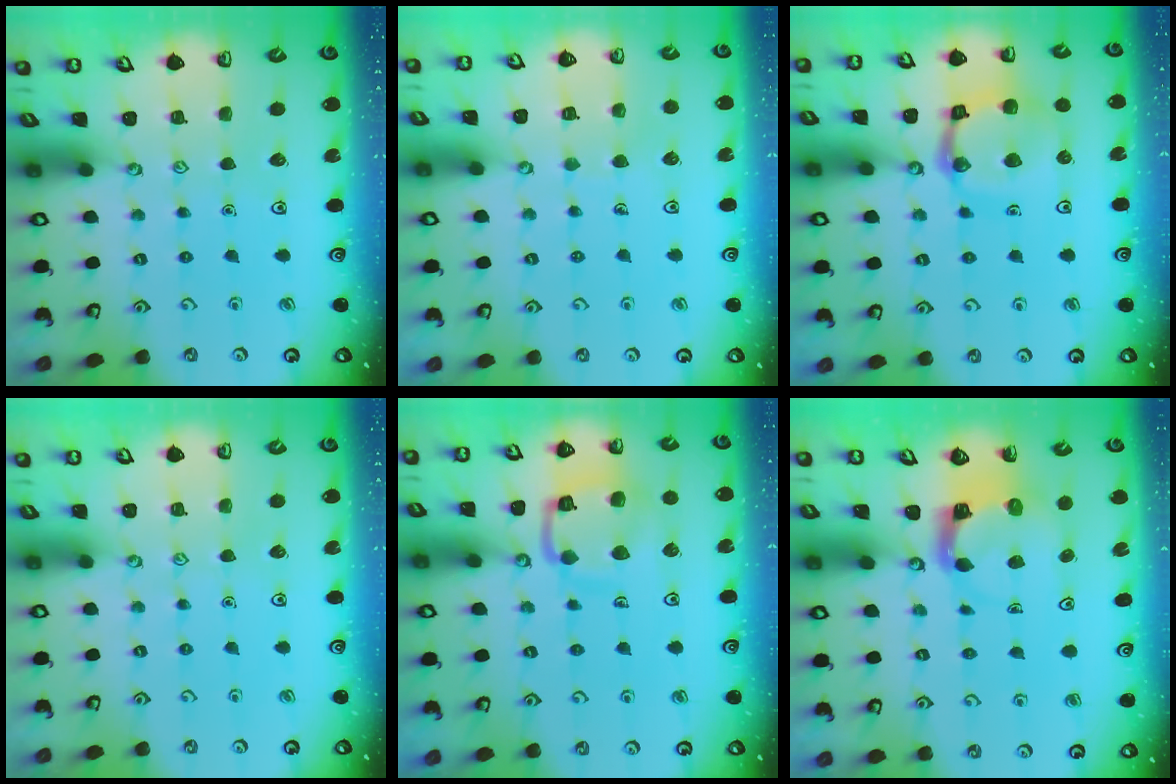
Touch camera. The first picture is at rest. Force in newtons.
{"total": 3.4, "press": 3.4, "slide": 0.2}
{"total": 13.5, "press": 13.5, "slide": 1.4}
{"total": 0.0}
{"total": 13.3, "press": 13.2, "slide": 1.5}
{"total": 3.9, "press": 3.9, "slide": 0.3}